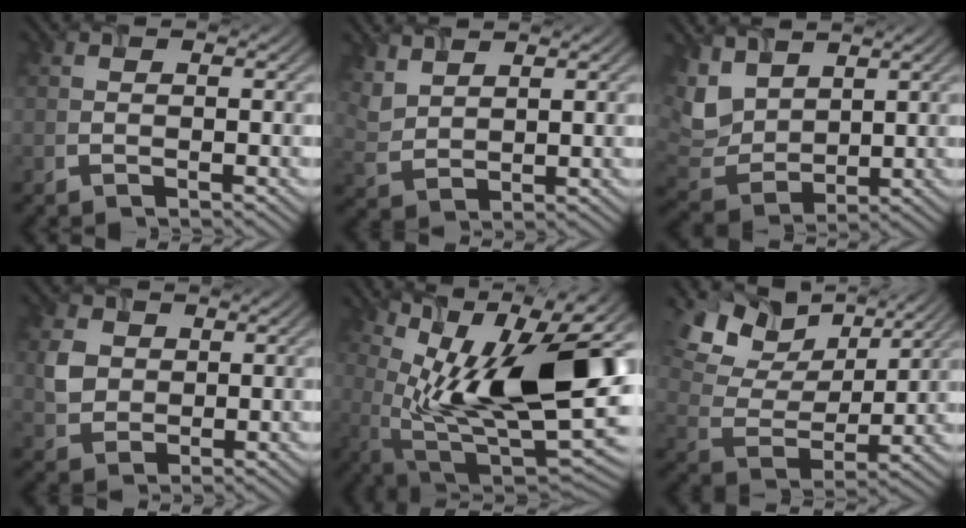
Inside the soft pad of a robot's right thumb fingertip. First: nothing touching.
{"total": 3.6, "force": [3.1, 1.3, 1.3], "torque": [-0.049, 0.001, 0.080]}
{"total": 7.1, "force": [4.2, 4.4, 3.6], "torque": [-0.119, -0.003, 0.094]}
{"total": 3.3, "force": [1.0, 3.0, 0.9], "torque": [-0.037, -0.004, 0.029]}
{"total": 16.6, "force": [4.6, 6.6, 14.6], "torque": [-0.232, 0.002, 0.093]}
{"total": 12.7, "force": [8.6, 6.9, 6.4], "torque": [-0.173, 0.014, 0.140]}